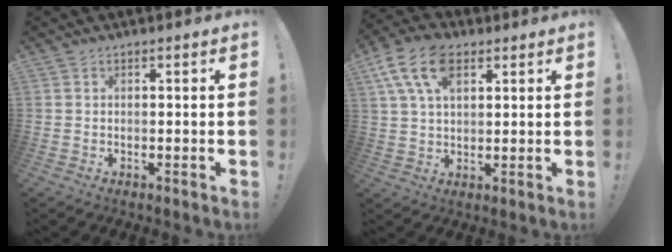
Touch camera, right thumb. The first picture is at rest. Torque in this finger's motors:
{"motor_torque": [1.63, 1.73, 1.52, 0.31, 0.15]}